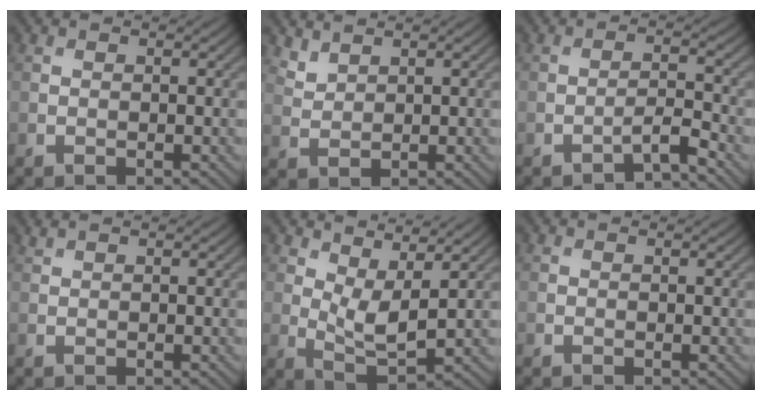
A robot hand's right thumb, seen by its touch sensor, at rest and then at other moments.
{"total": 2.3, "force": [2.0, 0.7, 0.7], "torque": [-0.025, 0.000, 0.051]}
{"total": 2.7, "force": [-2.2, 0.3, 1.5], "torque": [-0.027, 0.010, -0.048]}
{"total": 0.7, "force": [0.6, 0.0, 0.3], "torque": [-0.008, 0.006, 0.014]}
{"total": 5.3, "force": [2.8, 2.0, 4.0], "torque": [-0.087, -0.004, 0.056]}
{"total": 0.0}